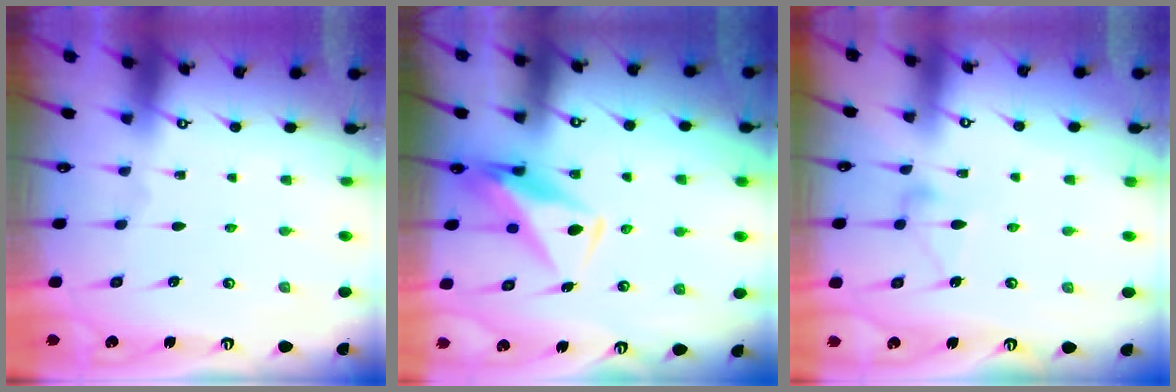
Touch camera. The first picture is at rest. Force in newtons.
{"total": 10.2, "press": 10.1, "slide": 1.0}
{"total": 7.9, "press": 7.9, "slide": 0.2}